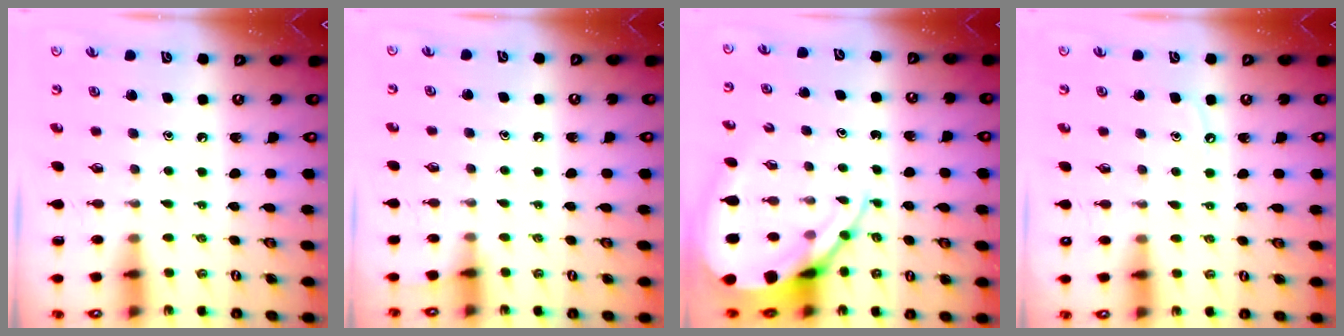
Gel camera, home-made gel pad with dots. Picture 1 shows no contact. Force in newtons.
{"total": 2.8, "press": 2.8, "slide": 0.5}
{"total": 10.4, "press": 10.4, "slide": 0.7}
{"total": 3.8, "press": 3.8, "slide": 0.5}